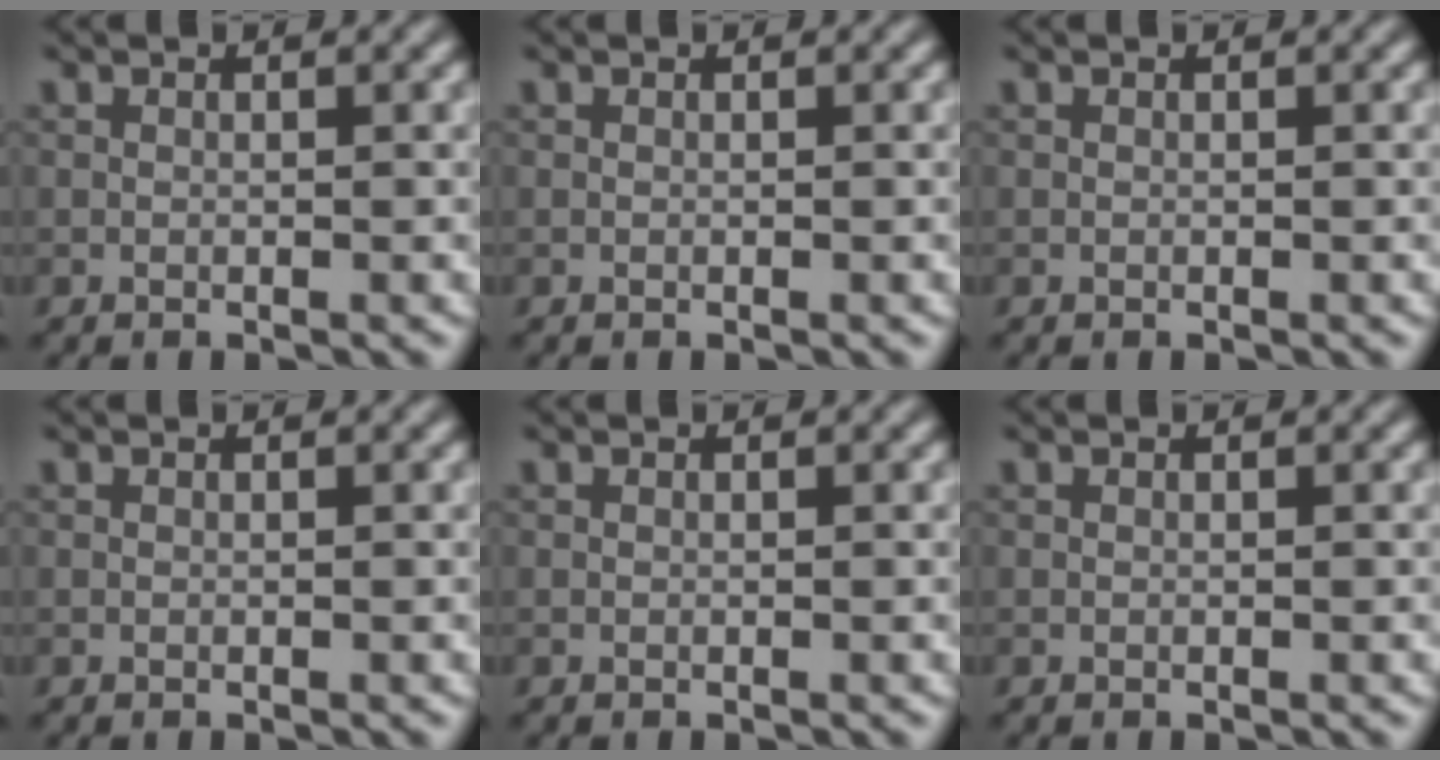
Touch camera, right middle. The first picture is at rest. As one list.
[{"total": 0.0}, {"total": 0.0}, {"total": 0.0}, {"total": 0.0}, {"total": 0.0}]